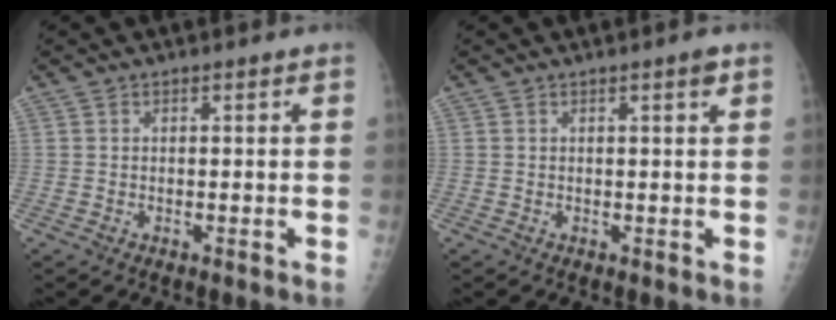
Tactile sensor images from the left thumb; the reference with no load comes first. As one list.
[{"total": 1.2, "force": [0.7, 0.1, 1.0], "torque": [-0.006, -0.001, 0.006]}]